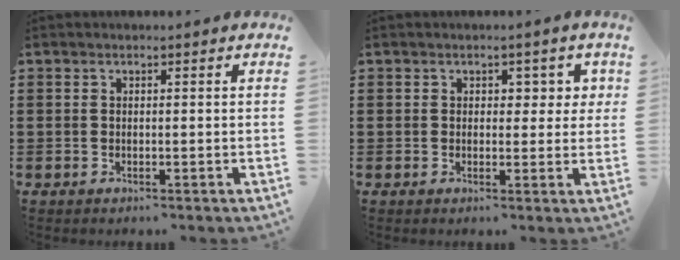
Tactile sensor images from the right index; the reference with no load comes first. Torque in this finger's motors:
{"motor_torque": [-0.09, 0.09, 0.10, 0.00]}